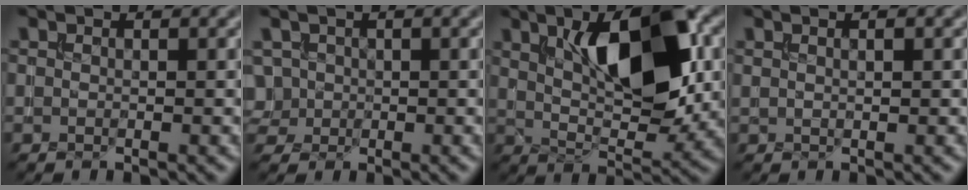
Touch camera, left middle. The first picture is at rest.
{"total": 1.9, "force": [0.2, 1.8, 0.6], "torque": [-0.007, 0.001, 0.008]}
{"total": 9.7, "force": [2.9, 3.8, 8.4], "torque": [-0.129, 0.008, 0.049]}
{"total": 0.9, "force": [0.5, 0.2, 0.7], "torque": [-0.012, -0.002, 0.008]}